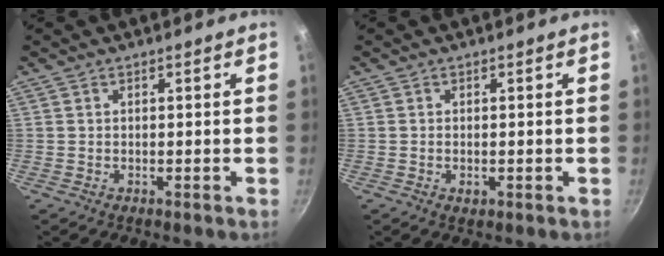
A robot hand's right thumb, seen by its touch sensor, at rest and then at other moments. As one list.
[{"total": 1.3, "force": [-0.4, 0.8, 1.0], "torque": [-0.016, -0.002, -0.005]}]